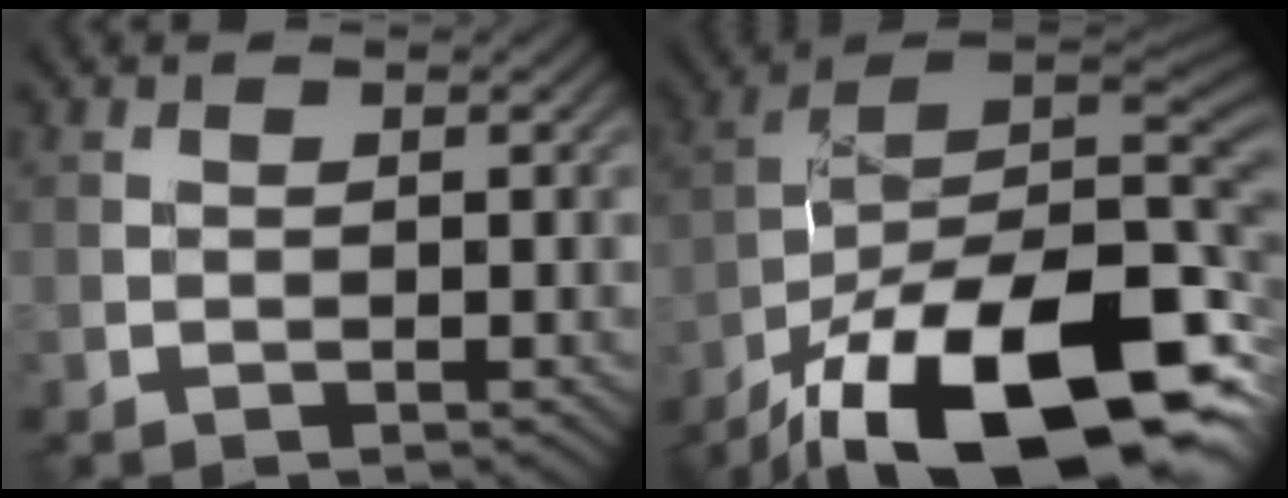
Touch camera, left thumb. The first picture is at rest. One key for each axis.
{"total": 21.3, "fx": -12.9, "fy": 8.7, "fz": 14.6, "tx": -0.228, "ty": -0.021, "tz": -0.203}